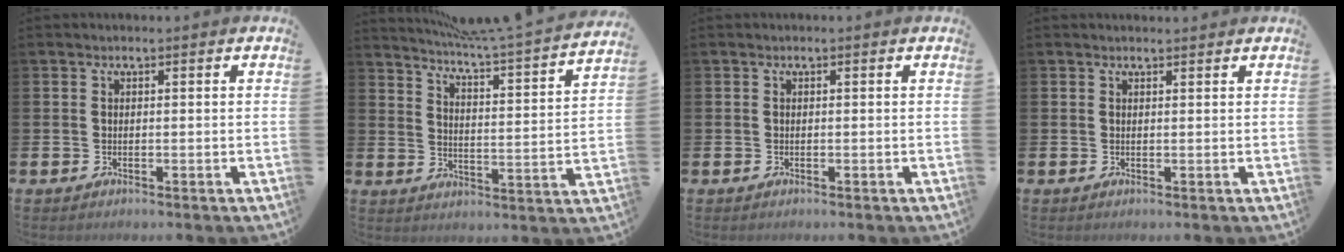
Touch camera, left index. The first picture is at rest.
{"total": 5.9, "force": [5.5, -0.8, 1.9], "torque": [-0.052, -0.054, 0.088]}
{"total": 0.0}
{"total": 0.7, "force": [0.6, 0.1, 0.1], "torque": [0.009, -0.004, 0.010]}